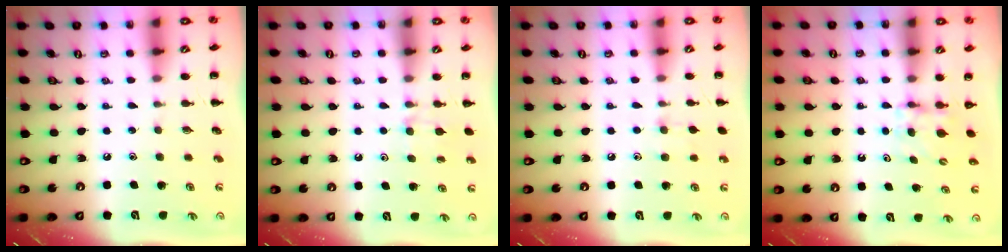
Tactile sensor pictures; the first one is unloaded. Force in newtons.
{"total": 6.3, "press": 6.0, "slide": 1.9}
{"total": 5.9, "press": 5.5, "slide": 2.0}
{"total": 3.5, "press": 3.4, "slide": 1.1}